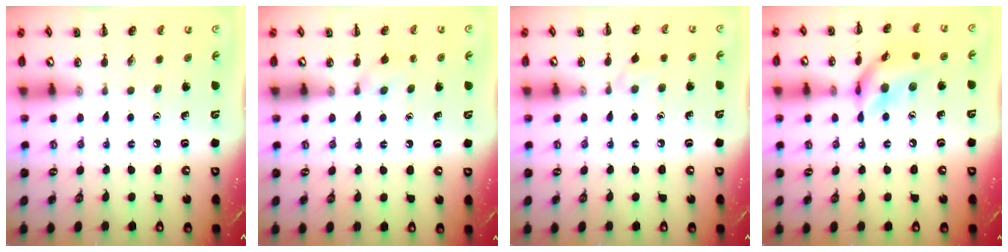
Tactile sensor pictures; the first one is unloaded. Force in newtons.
{"total": 5.7, "press": 5.3, "slide": 1.9}
{"total": 4.7, "press": 4.4, "slide": 1.6}
{"total": 13.2, "press": 13.0, "slide": 2.0}